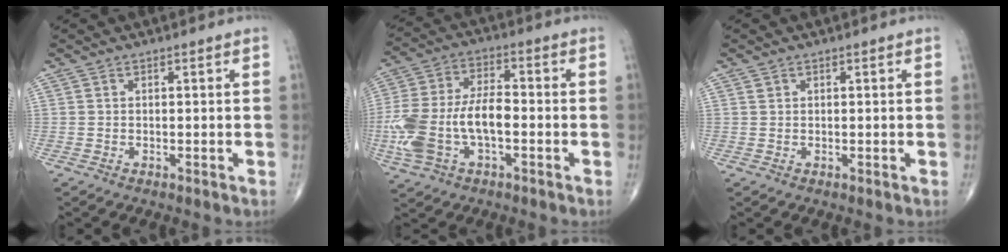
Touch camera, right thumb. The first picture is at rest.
{"total": 15.7, "force": [-3.4, 8.3, 12.9], "torque": [-0.285, 0.026, -0.060]}
{"total": 0.7, "force": [0.3, 0.6, 0.2], "torque": [-0.001, 0.000, 0.006]}